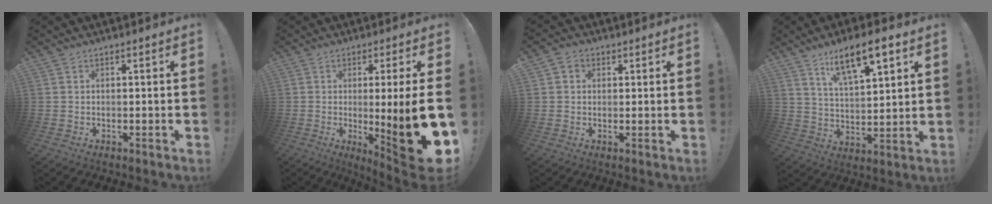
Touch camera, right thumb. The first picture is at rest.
{"total": 17.1, "force": [-1.9, 0.8, 17.0], "torque": [-0.236, -0.014, -0.021]}
{"total": 2.2, "force": [0.5, 2.0, 0.9], "torque": [-0.011, 0.001, 0.008]}
{"total": 12.9, "force": [7.7, 4.1, 9.4], "torque": [-0.147, -0.034, 0.127]}